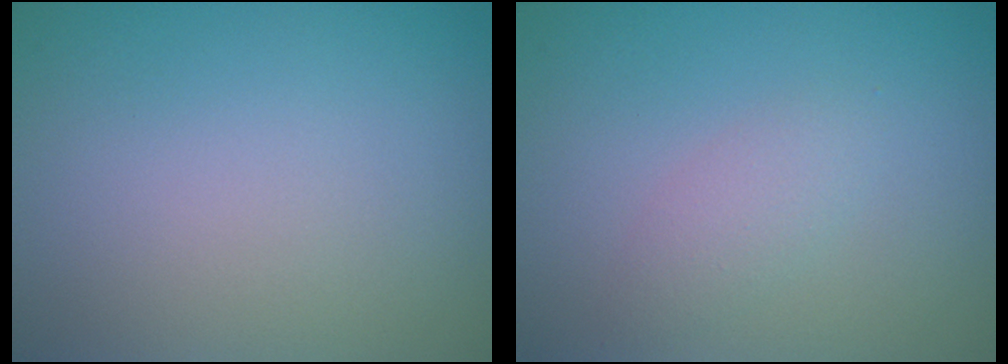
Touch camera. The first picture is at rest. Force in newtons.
{"total": 1.7, "press": 1.7, "slide": 0.0}